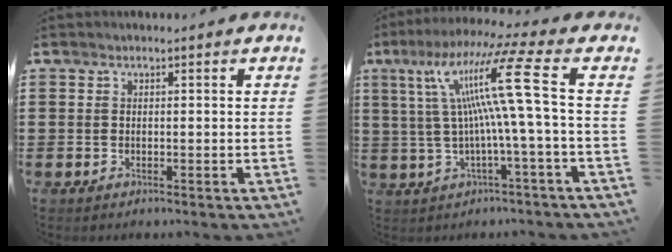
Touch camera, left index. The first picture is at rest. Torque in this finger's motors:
{"motor_torque": [1.26, -0.89, 0.74, 0.12]}